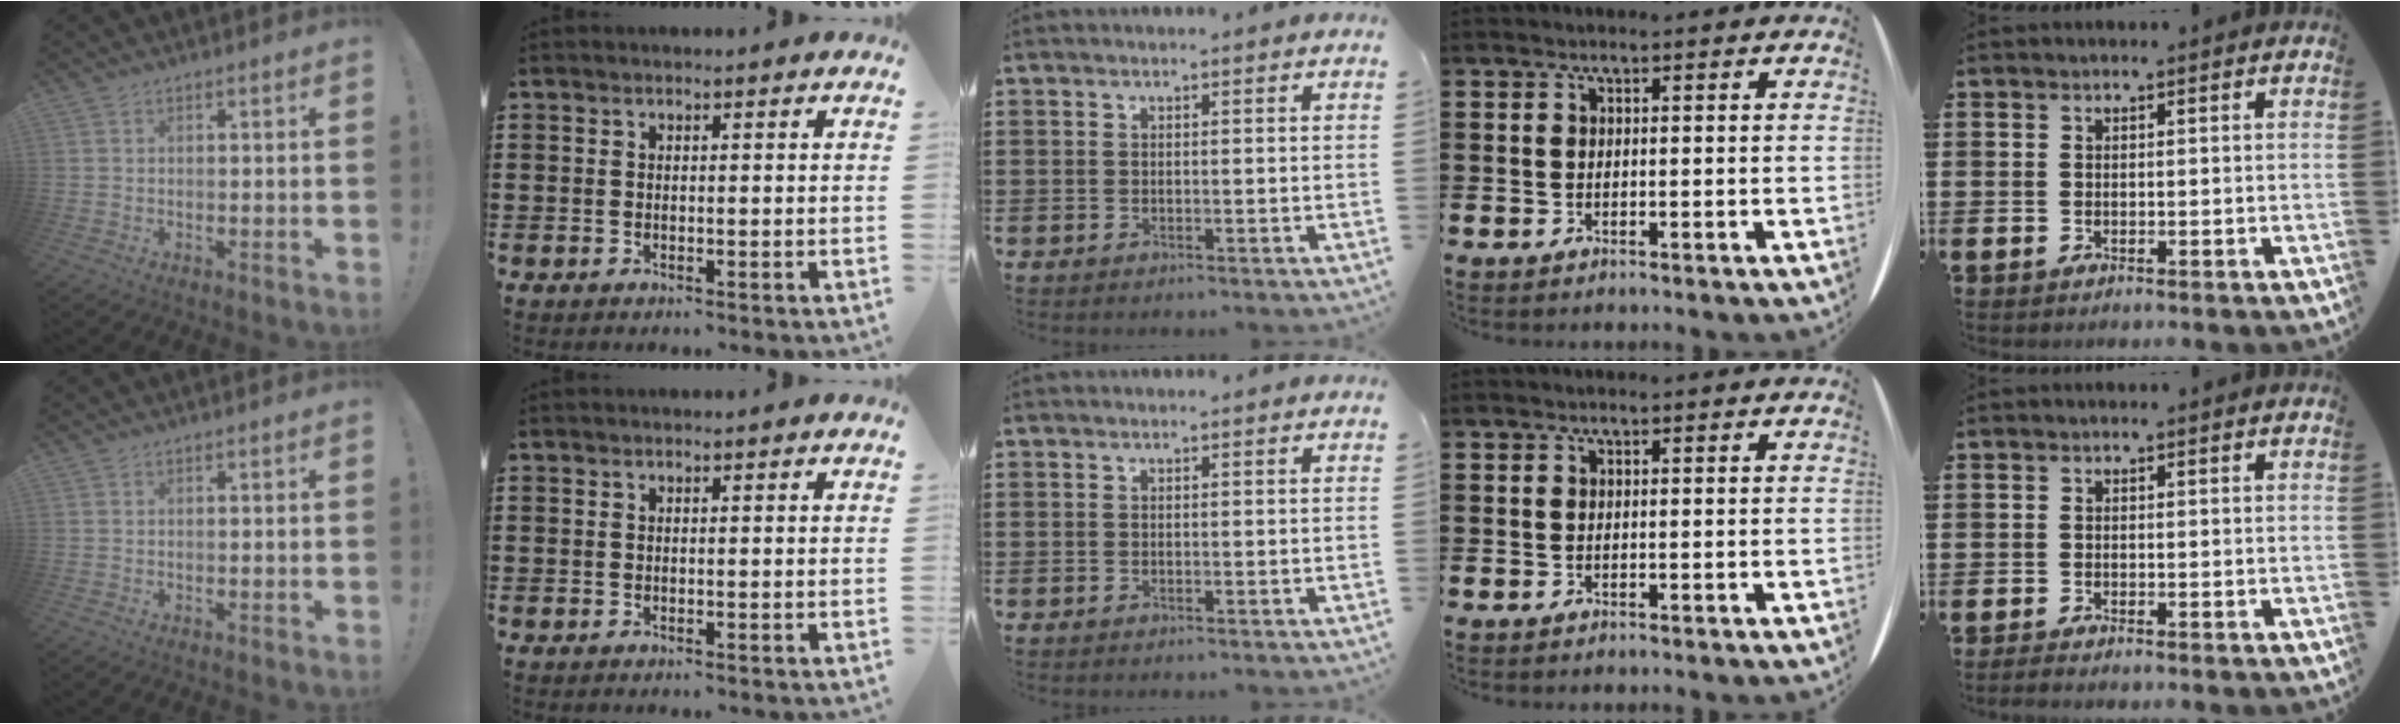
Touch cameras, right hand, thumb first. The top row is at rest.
{"little": {"total": 0.8, "force": [-0.7, 0.0, 0.3], "torque": [-0.007, -0.002, -0.013]}}